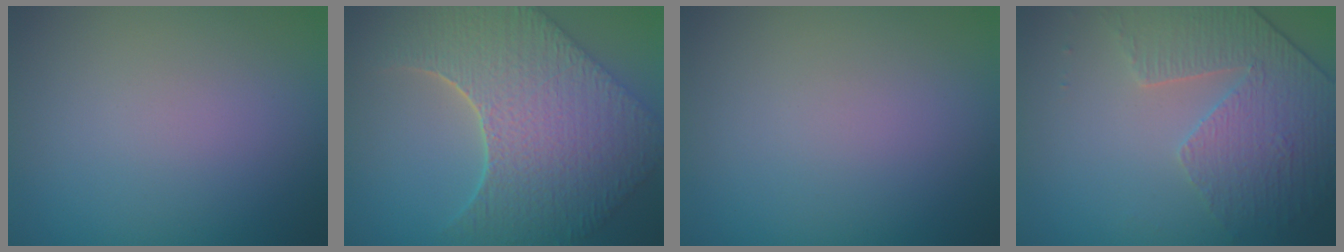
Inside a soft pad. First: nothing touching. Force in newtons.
{"total": 9.7, "press": 7.1, "slide": 6.6}
{"total": 0.0}
{"total": 4.3, "press": 3.4, "slide": 2.6}